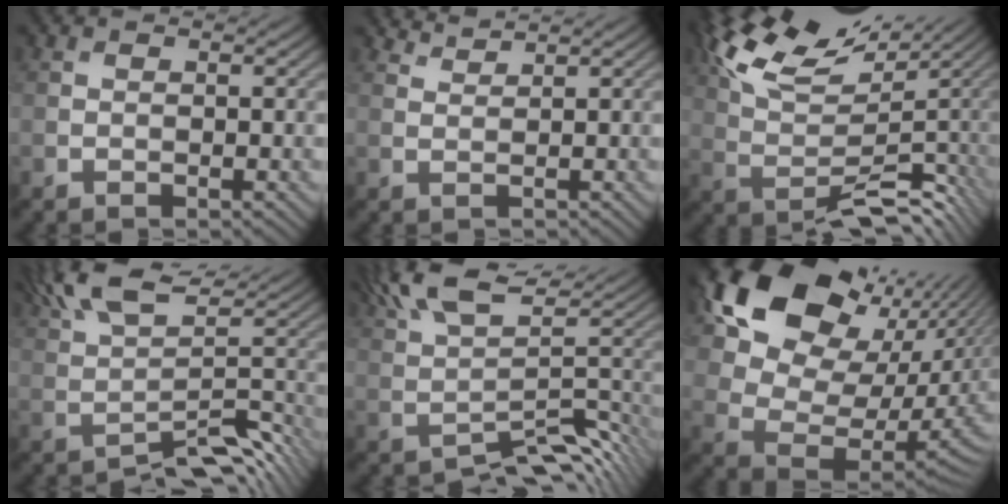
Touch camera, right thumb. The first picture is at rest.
{"total": 2.2, "force": [2.1, -0.4, -0.5], "torque": [0.000, 0.002, 0.043]}
{"total": 10.6, "force": [4.9, 4.1, 8.4], "torque": [-0.162, 0.001, 0.100]}
{"total": 7.3, "force": [1.0, 2.2, 6.9], "torque": [-0.111, 0.015, 0.027]}
{"total": 7.1, "force": [1.7, 2.2, 6.5], "torque": [-0.112, 0.010, 0.038]}
{"total": 16.0, "force": [8.1, 10.4, 9.1], "torque": [-0.183, 0.018, 0.159]}